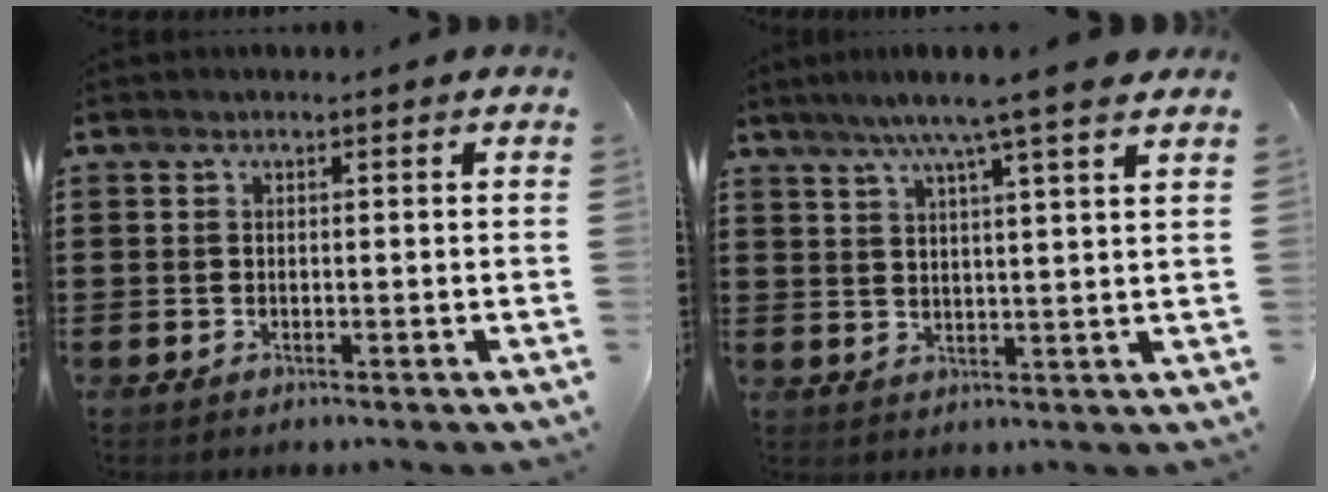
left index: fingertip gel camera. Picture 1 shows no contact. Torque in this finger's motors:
{"motor_torque": [2.14, 0.00, 0.38, 0.21]}